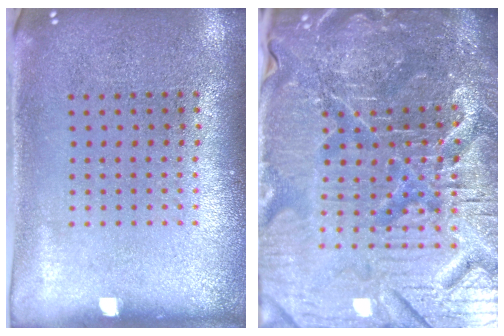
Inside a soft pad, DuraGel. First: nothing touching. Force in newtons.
{"total": 7.2, "press": 6.5, "slide": 3.2}